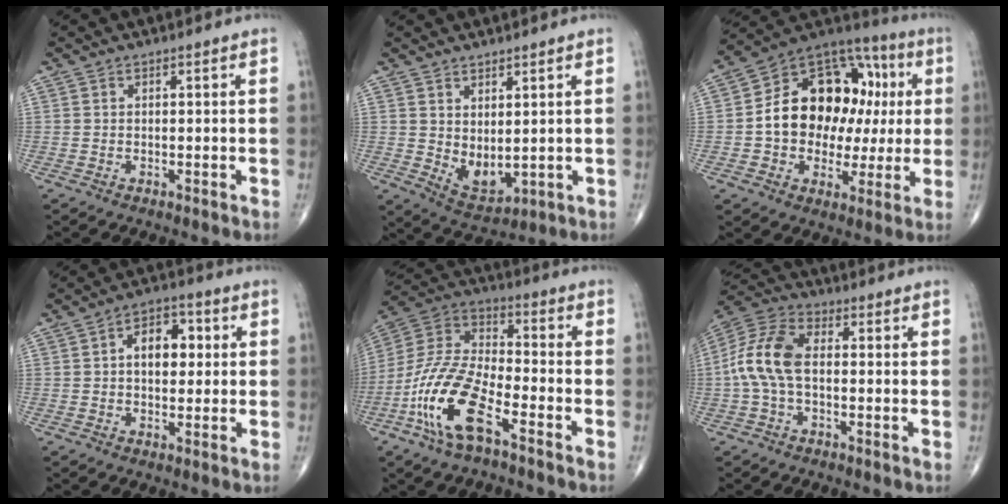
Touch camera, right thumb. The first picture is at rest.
{"total": 6.0, "force": [1.2, 3.2, 5.0], "torque": [-0.072, -0.024, 0.040]}
{"total": 21.8, "force": [1.7, 15.5, 15.3], "torque": [-0.189, 0.046, 0.028]}
{"total": 7.8, "force": [1.0, 5.1, 5.9], "torque": [-0.064, 0.016, 0.009]}
{"total": 16.5, "force": [-8.0, 6.3, 13.0], "torque": [-0.275, 0.041, -0.159]}
{"total": 10.6, "force": [-1.0, 5.3, 9.2], "torque": [-0.206, 0.030, -0.027]}